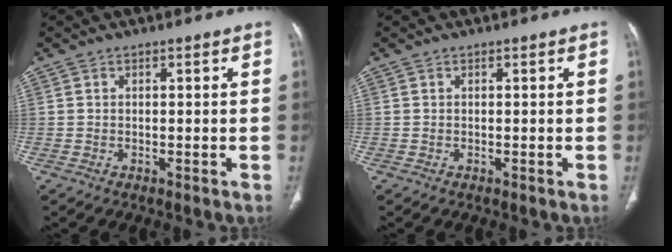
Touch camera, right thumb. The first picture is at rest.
{"total": 0.0}